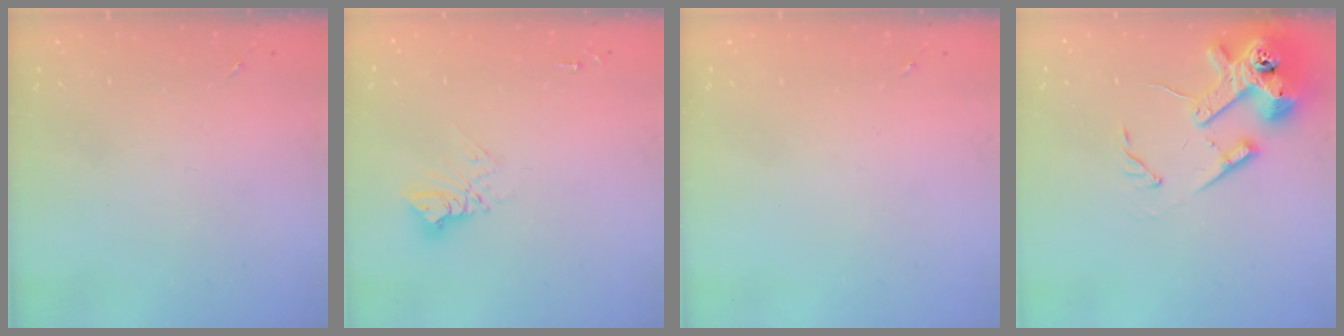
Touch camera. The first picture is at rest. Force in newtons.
{"total": 9.3, "press": 9.3, "slide": 0.8}
{"total": 0.0}
{"total": 15.7, "press": 15.5, "slide": 2.1}